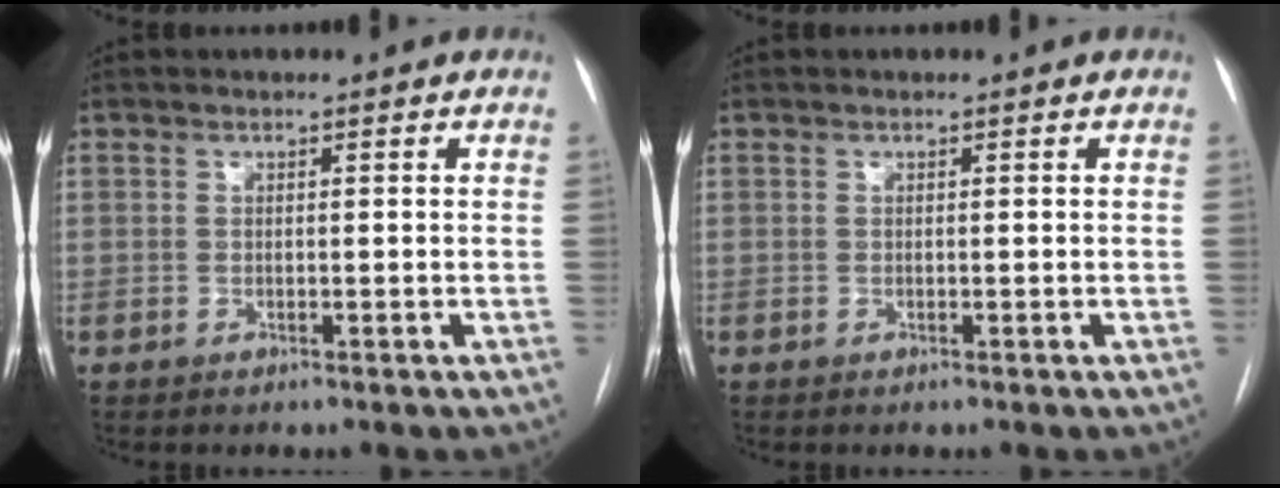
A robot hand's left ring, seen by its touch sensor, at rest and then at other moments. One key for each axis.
{"total": 0.0}